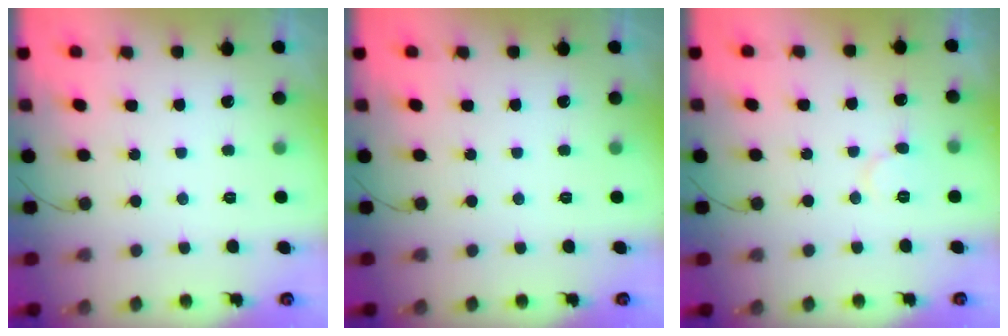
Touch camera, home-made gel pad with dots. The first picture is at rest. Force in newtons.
{"total": 0.0}
{"total": 6.1, "press": 6.1, "slide": 0.5}